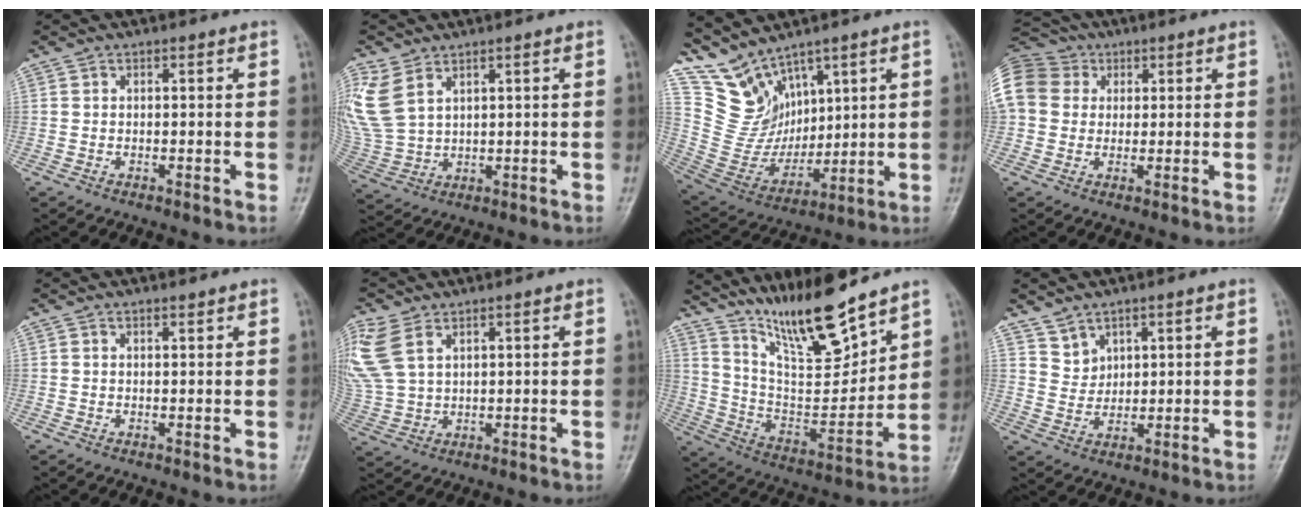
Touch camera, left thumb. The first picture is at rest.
{"total": 9.9, "force": [4.7, 6.1, 6.2], "torque": [-0.145, -0.008, 0.113]}
{"total": 11.9, "force": [9.3, 6.6, 3.5], "torque": [-0.048, -0.046, 0.215]}
{"total": 17.9, "force": [5.3, 14.7, 8.7], "torque": [-0.232, 0.058, 0.099]}
{"total": 0.6, "force": [0.6, 0.1, 0.2], "torque": [-0.004, -0.006, 0.011]}
{"total": 10.4, "force": [4.9, 6.4, 6.6], "torque": [-0.166, -0.002, 0.111]}
{"total": 16.4, "force": [13.2, 3.1, 9.2], "torque": [-0.126, -0.086, 0.250]}
{"total": 3.6, "force": [2.8, 2.3, 0.1], "torque": [0.025, -0.024, 0.055]}